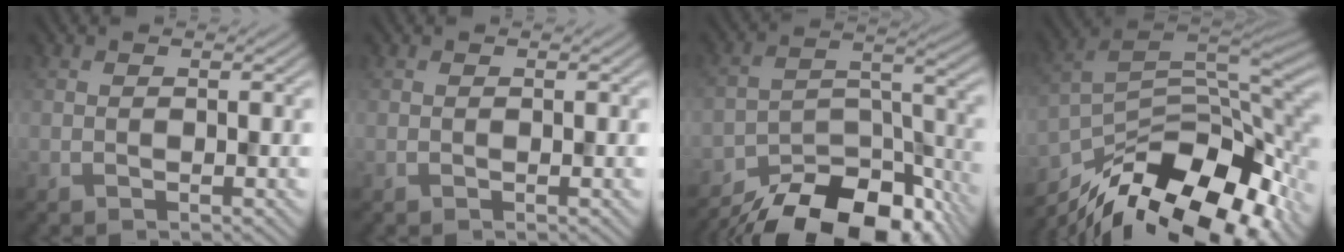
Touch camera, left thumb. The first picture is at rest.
{"total": 0.0}
{"total": 17.4, "force": [-14.3, 6.4, 7.5], "torque": [-0.140, -0.021, -0.205]}
{"total": 16.6, "force": [-11.0, 6.7, 10.4], "torque": [-0.205, -0.027, -0.181]}